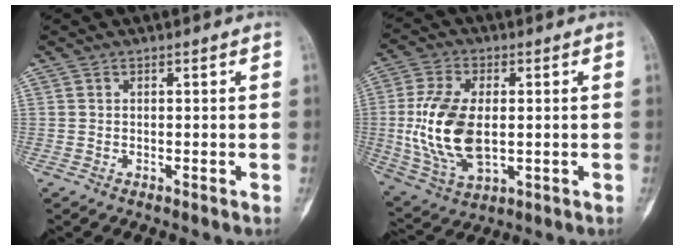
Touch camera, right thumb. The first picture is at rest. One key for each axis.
{"total": 15.9, "fx": -0.2, "fy": 8.9, "fz": 13.1, "tx": -0.268, "ty": -0.007, "tz": 0.007}